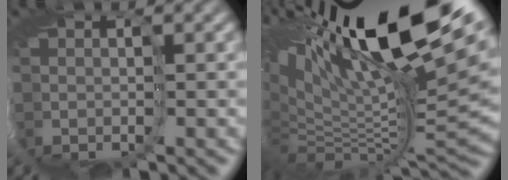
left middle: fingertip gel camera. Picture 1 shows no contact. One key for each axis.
{"total": 16.1, "fx": 9.1, "fy": 4.4, "fz": 12.6, "tx": -0.220, "ty": 0.040, "tz": 0.151}